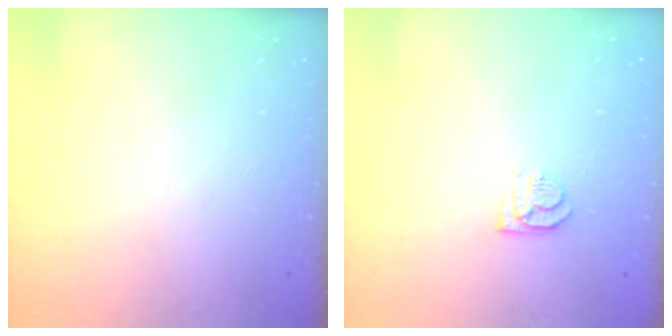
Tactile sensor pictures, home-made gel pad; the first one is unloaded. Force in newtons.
{"total": 6.1, "press": 6.1, "slide": 0.4}